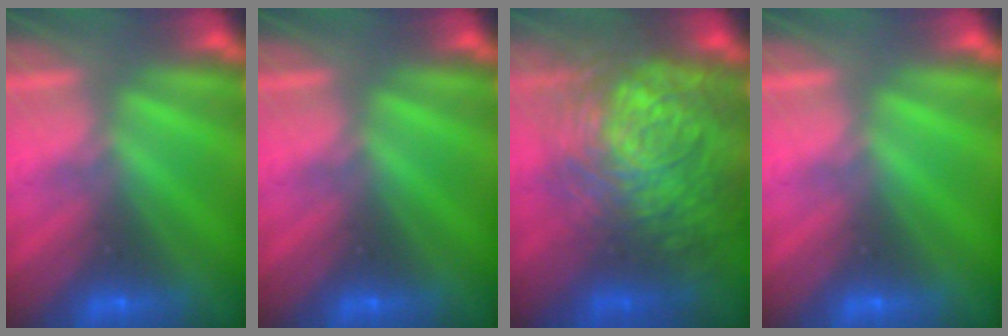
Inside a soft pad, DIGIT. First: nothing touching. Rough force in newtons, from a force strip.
{"total": 0.0}
{"total": 8.3}
{"total": 0.0}